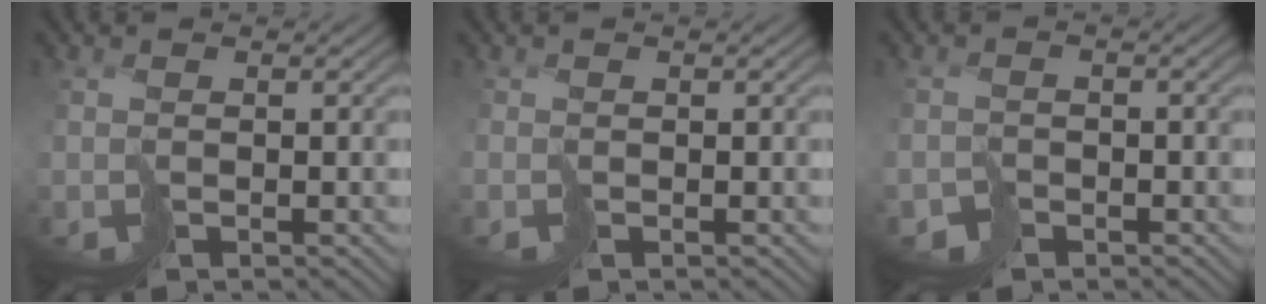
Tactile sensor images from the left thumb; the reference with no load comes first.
{"total": 0.8, "force": [0.1, -0.3, -0.7], "torque": [0.021, 0.003, 0.001]}
{"total": 1.7, "force": [-1.4, 0.6, -0.7], "torque": [0.026, -0.003, -0.031]}